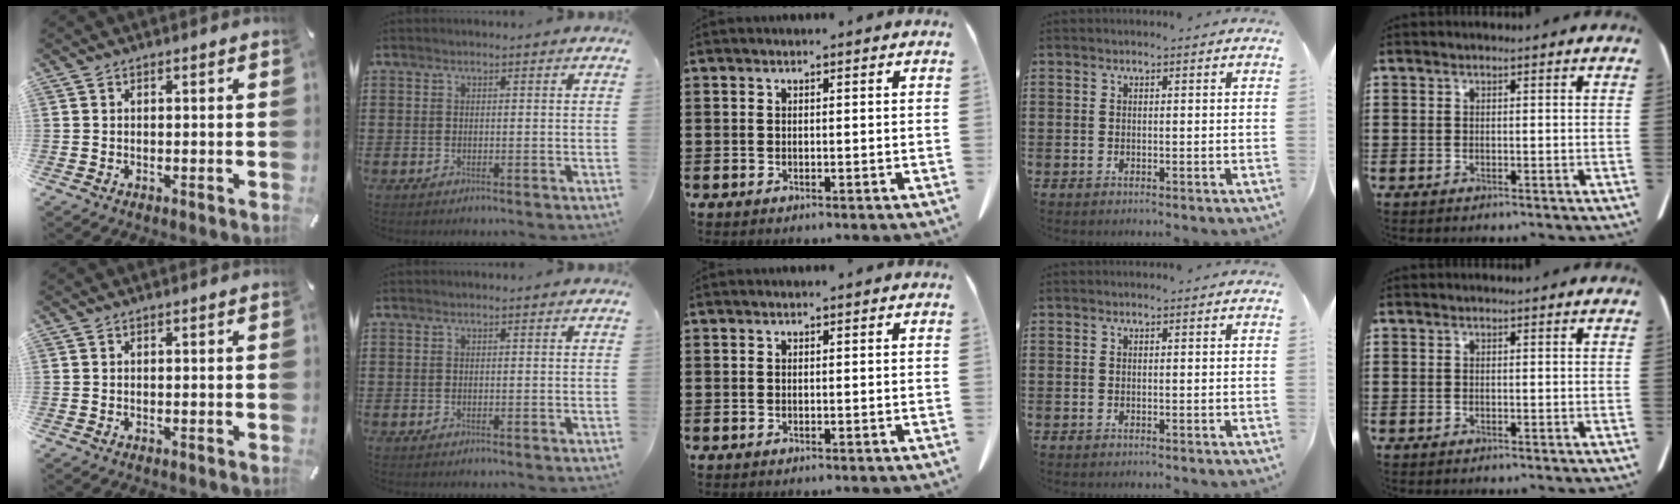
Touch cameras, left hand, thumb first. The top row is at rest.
{}